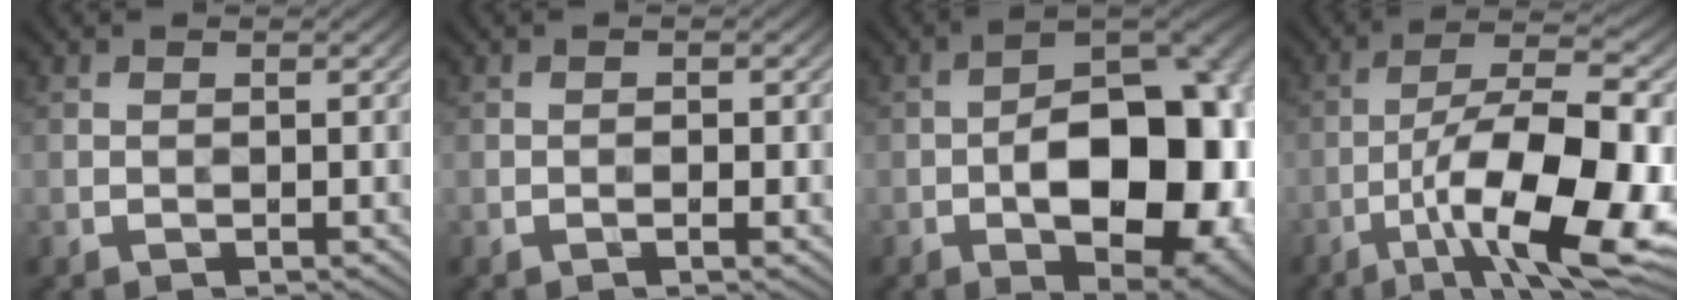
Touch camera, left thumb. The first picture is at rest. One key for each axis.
{"total": 0.8, "fx": -0.3, "fy": 0.2, "fz": 0.7, "tx": -0.009, "ty": 0.002, "tz": -0.005}
{"total": 16.8, "fx": -3.6, "fy": 8.9, "fz": 13.8, "tx": -0.168, "ty": -0.009, "tz": -0.050}
{"total": 16.1, "fx": -6.1, "fy": 5.0, "fz": 14.1, "tx": -0.230, "ty": 0.004, "tz": -0.094}